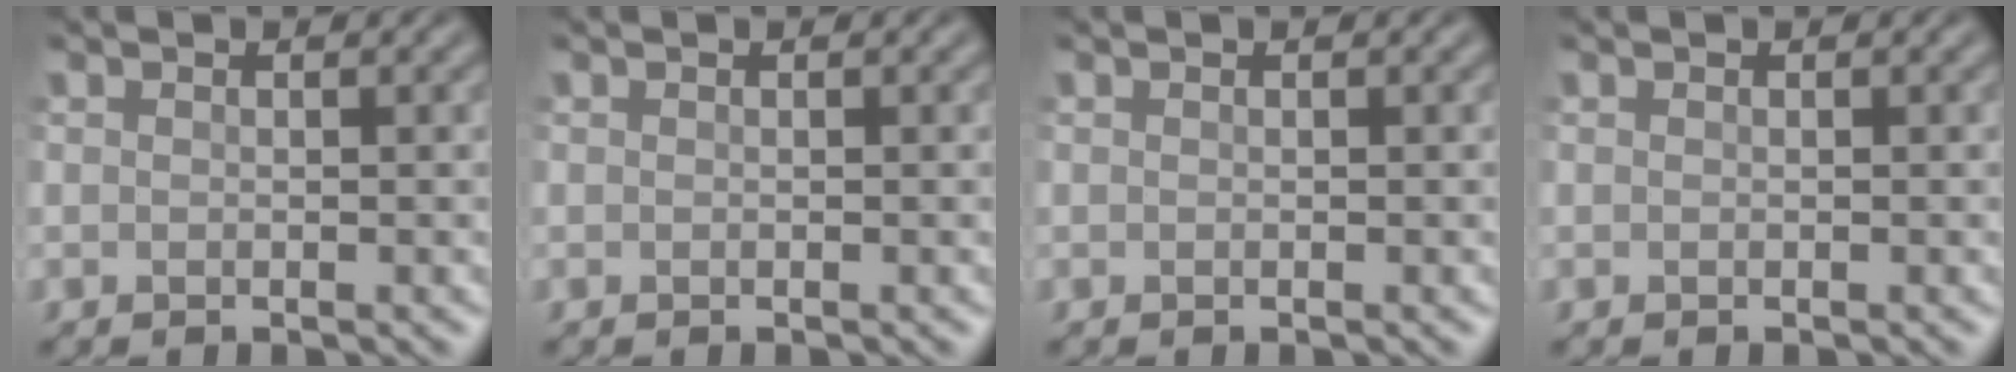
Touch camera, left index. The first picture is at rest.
{"total": 0.0}
{"total": 0.0}
{"total": 0.0}